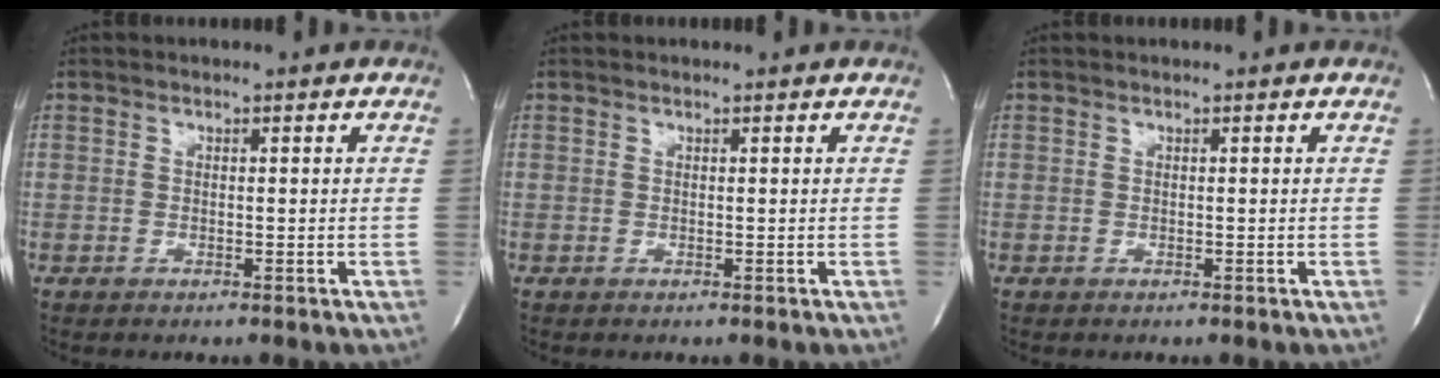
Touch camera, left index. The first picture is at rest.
{"total": 0.0}
{"total": 0.0}